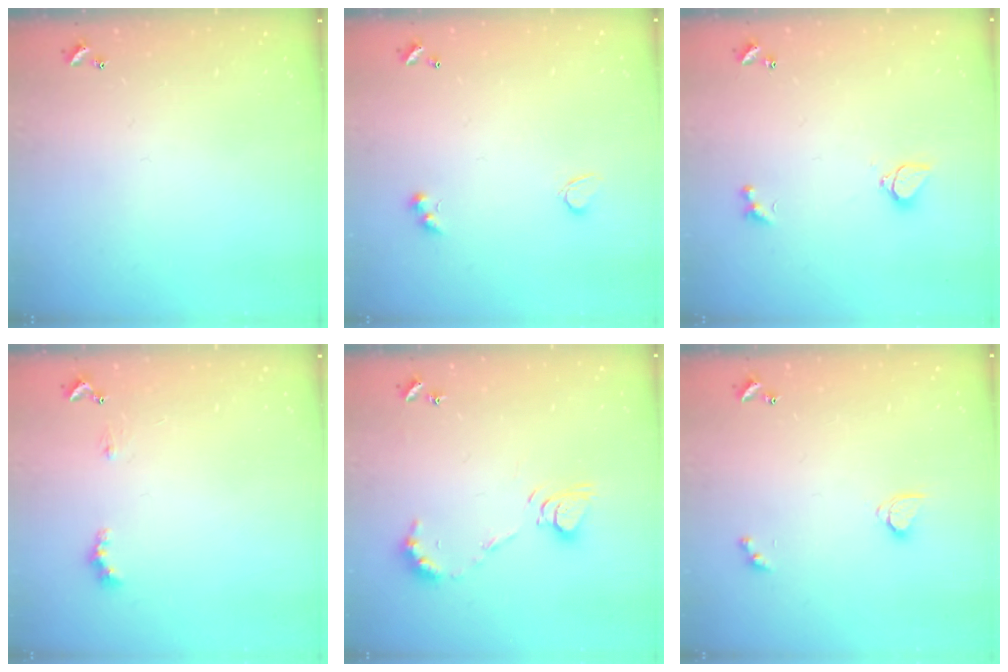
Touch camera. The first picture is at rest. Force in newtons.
{"total": 2.8, "press": 2.7, "slide": 1.0}
{"total": 3.0, "press": 2.9, "slide": 0.8}
{"total": 1.7, "press": 1.6, "slide": 0.5}
{"total": 8.2, "press": 8.2, "slide": 0.7}
{"total": 2.9, "press": 2.9, "slide": 0.3}